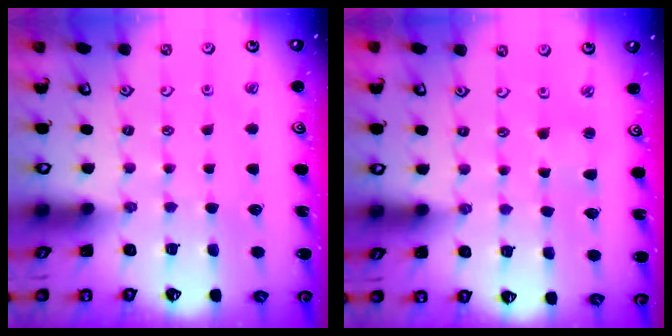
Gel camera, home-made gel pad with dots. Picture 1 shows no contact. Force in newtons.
{"total": 1.3, "press": 1.2, "slide": 0.2}